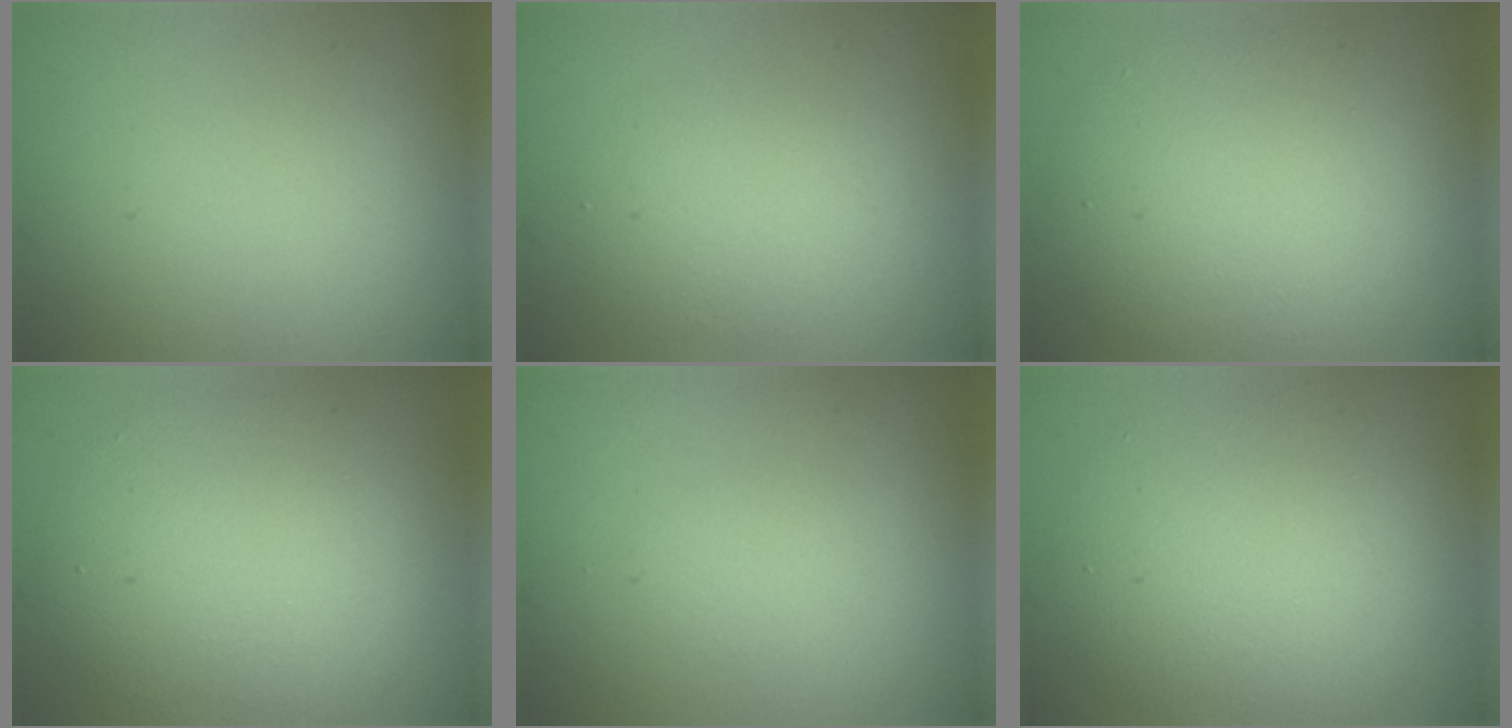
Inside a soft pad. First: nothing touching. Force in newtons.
{"total": 3.1, "press": 3.1, "slide": 0.2}
{"total": 6.6, "press": 6.6, "slide": 0.7}
{"total": 7.5, "press": 7.5, "slide": 0.3}
{"total": 0.6, "press": 0.6, "slide": 0.0}
{"total": 6.6, "press": 6.6, "slide": 0.3}